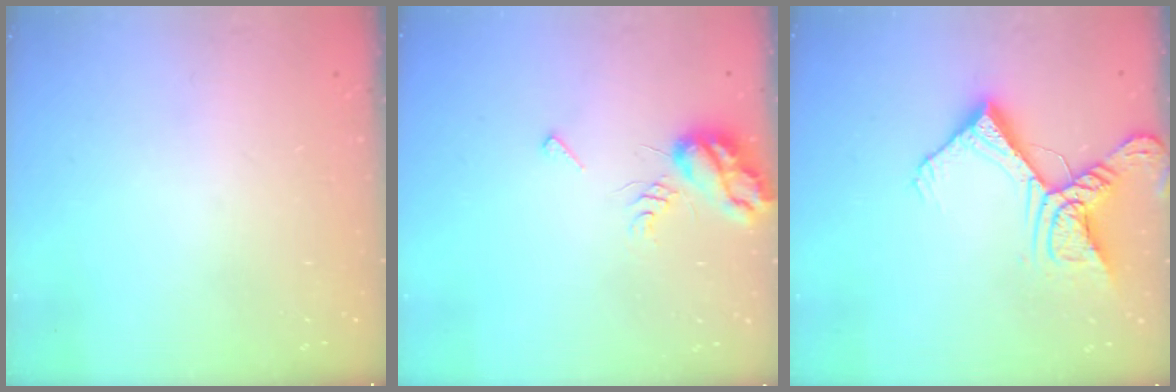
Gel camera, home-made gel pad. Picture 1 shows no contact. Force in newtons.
{"total": 8.1, "press": 8.0, "slide": 1.0}
{"total": 15.1, "press": 15.0, "slide": 1.7}